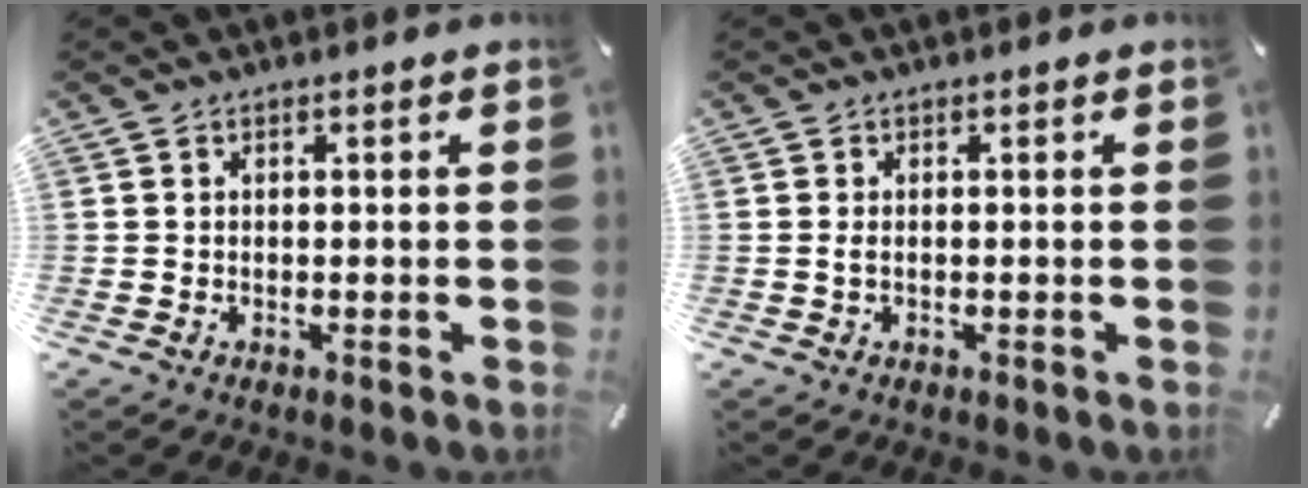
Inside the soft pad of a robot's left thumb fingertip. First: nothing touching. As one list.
[{"total": 1.1, "force": [-0.1, 0.3, 1.0], "torque": [-0.020, 0.000, -0.002]}]